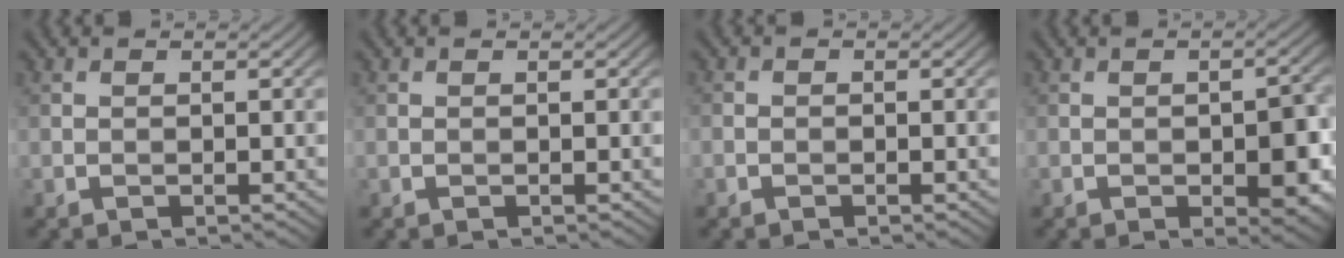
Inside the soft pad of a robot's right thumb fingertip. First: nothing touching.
{"total": 0.0}
{"total": 0.6, "force": [-0.4, 0.4, 0.2], "torque": [-0.001, -0.003, -0.008]}
{"total": 5.7, "force": [-1.4, 2.7, 4.8], "torque": [-0.061, -0.006, -0.014]}